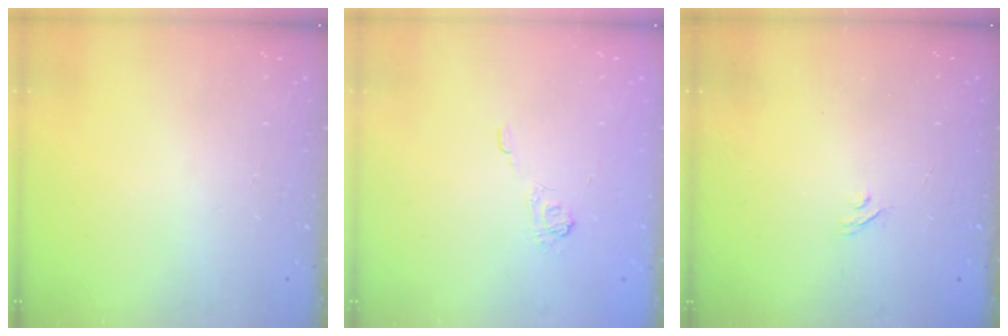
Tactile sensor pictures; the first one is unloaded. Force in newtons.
{"total": 2.5, "press": 2.1, "slide": 1.4}
{"total": 2.2, "press": 1.9, "slide": 1.1}